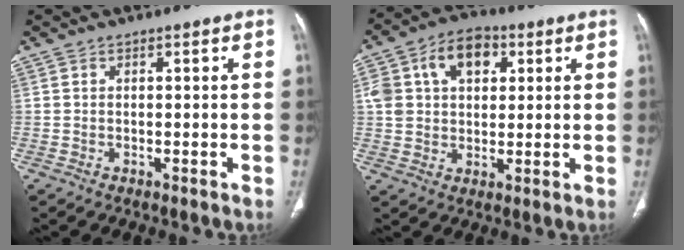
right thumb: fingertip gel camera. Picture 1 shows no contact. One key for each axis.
{"total": 12.9, "fx": 4.2, "fy": 8.9, "fz": 8.4, "tx": -0.123, "ty": 0.009, "tz": 0.069}